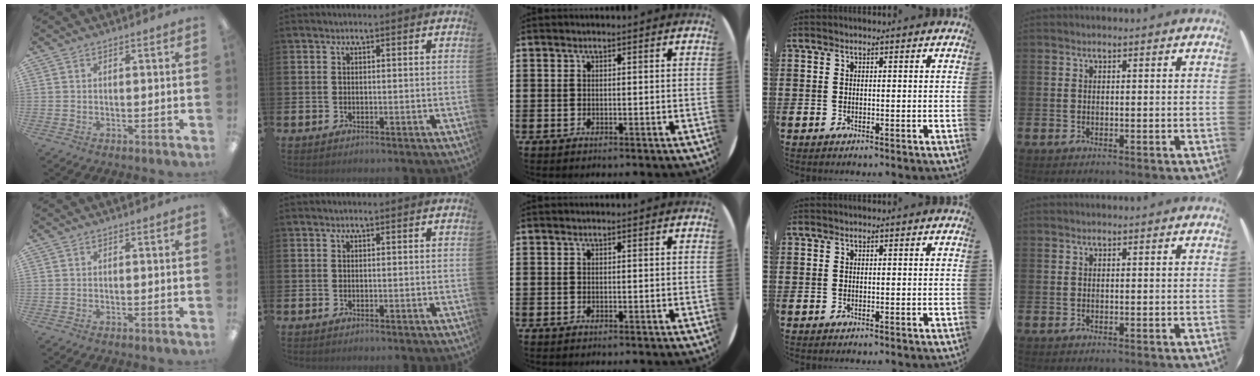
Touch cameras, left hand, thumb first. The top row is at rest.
{}